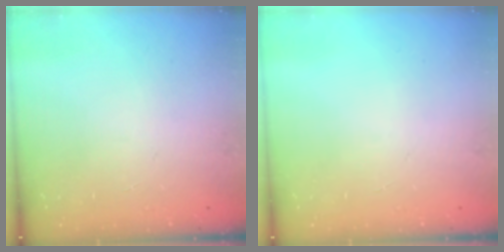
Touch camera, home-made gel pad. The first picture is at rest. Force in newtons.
{"total": 0.0}